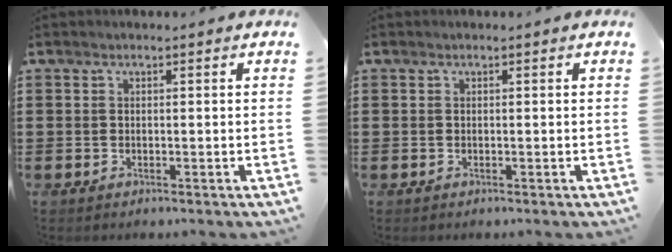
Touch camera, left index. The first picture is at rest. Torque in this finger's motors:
{"motor_torque": [0.00, 0.00, 0.00, 0.00]}